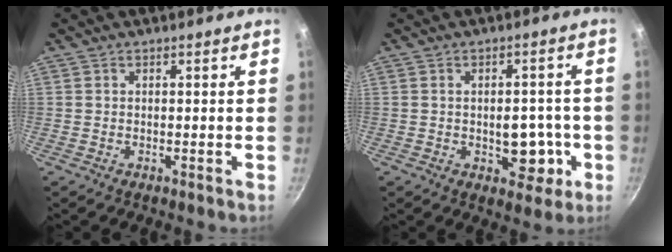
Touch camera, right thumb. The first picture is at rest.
{"total": 7.7, "force": [-1.7, 4.8, 5.7], "torque": [-0.045, 0.007, -0.016]}